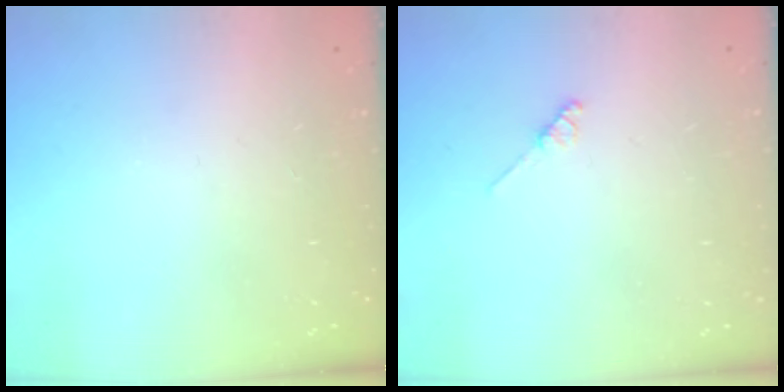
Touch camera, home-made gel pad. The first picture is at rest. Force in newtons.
{"total": 2.0, "press": 1.9, "slide": 0.3}